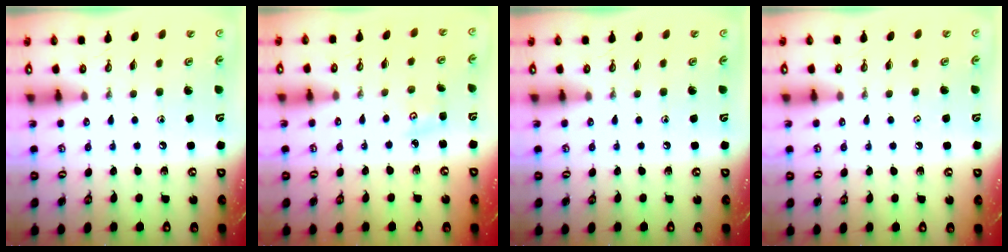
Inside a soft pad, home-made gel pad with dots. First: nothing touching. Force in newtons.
{"total": 2.5, "press": 2.4, "slide": 0.4}
{"total": 0.0}
{"total": 0.9, "press": 0.6, "slide": 0.6}